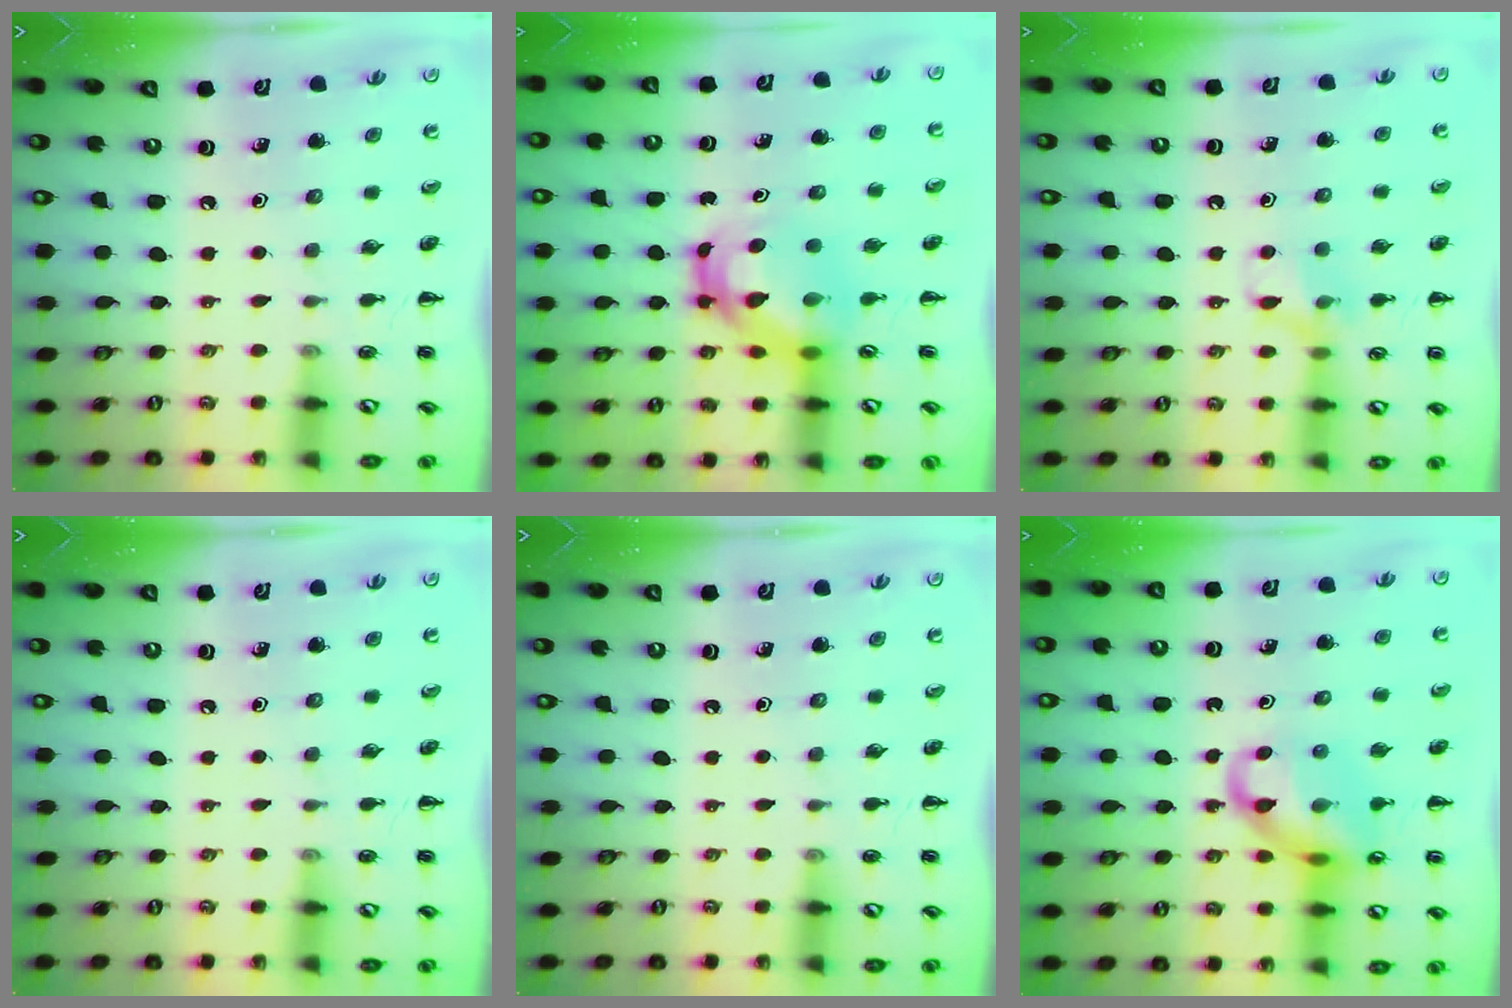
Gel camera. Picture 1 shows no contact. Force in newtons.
{"total": 6.2, "press": 6.0, "slide": 1.6}
{"total": 8.6, "press": 8.5, "slide": 1.5}
{"total": 0.0}
{"total": 0.0}
{"total": 13.1, "press": 12.9, "slide": 2.3}